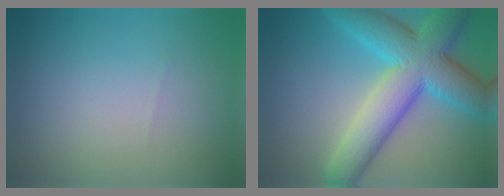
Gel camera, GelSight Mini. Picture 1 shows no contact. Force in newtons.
{"total": 10.6, "press": 10.6, "slide": 0.3}